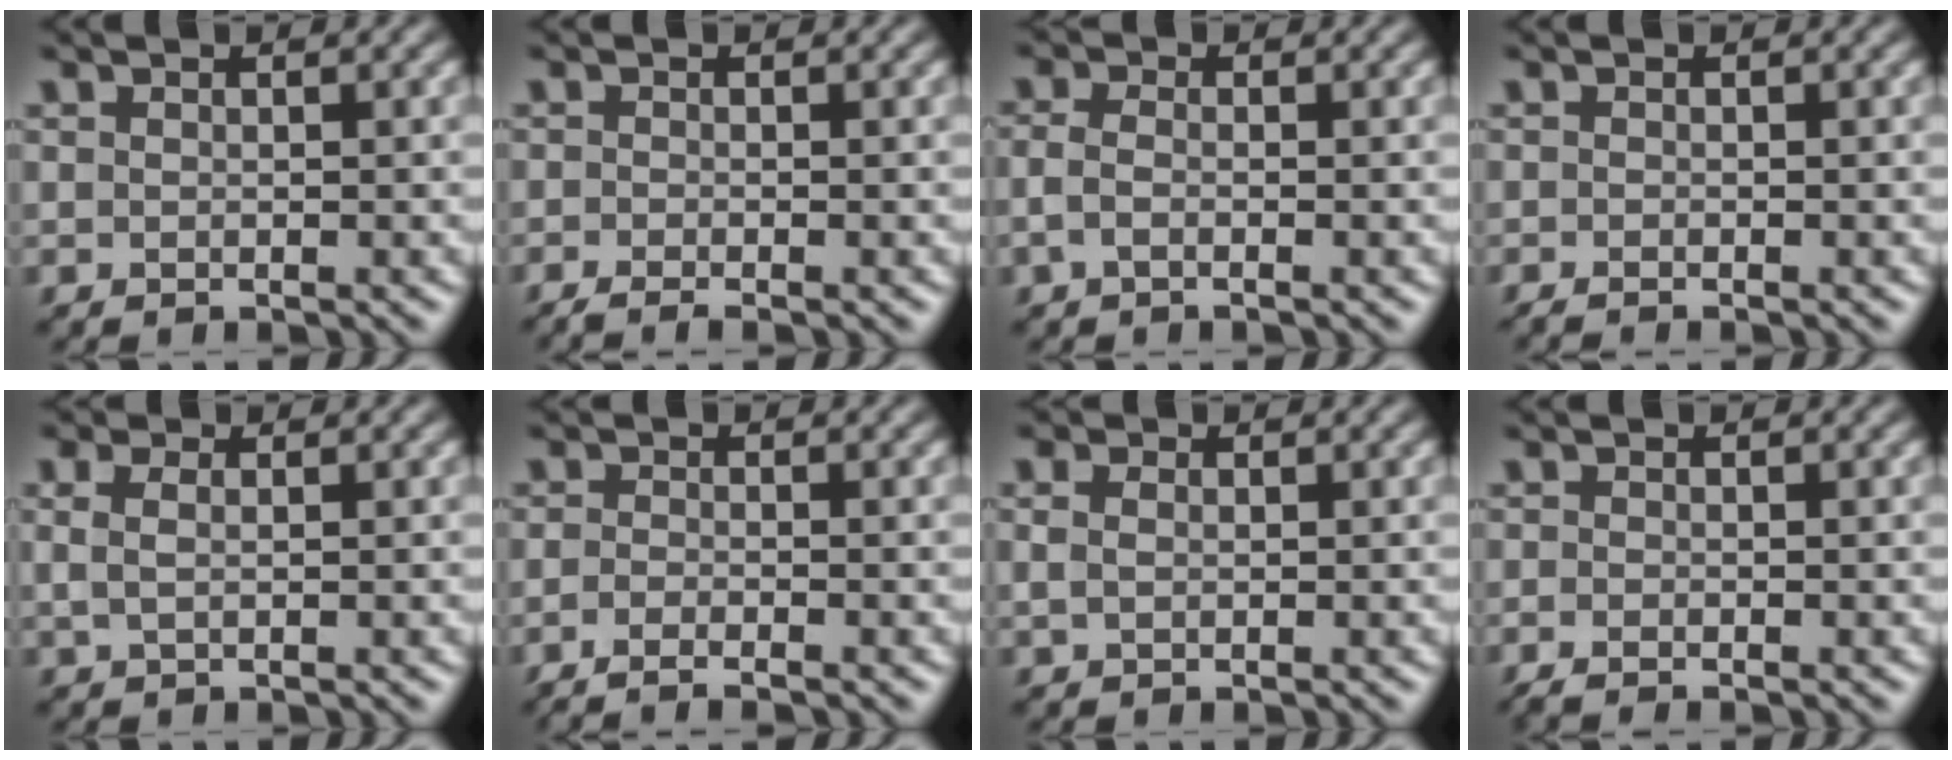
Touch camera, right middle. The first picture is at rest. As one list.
[{"total": 2.1, "force": [-1.4, 0.3, 1.5], "torque": [-0.025, -0.008, -0.035]}, {"total": 1.6, "force": [-0.6, 0.8, 1.3], "torque": [-0.032, -0.001, -0.019]}, {"total": 1.0, "force": [-0.8, 0.1, 0.6], "torque": [-0.008, -0.007, -0.017]}, {"total": 2.4, "force": [0.9, 1.5, 1.7], "torque": [-0.039, 0.000, 0.005]}, {"total": 2.4, "force": [-1.4, 0.7, 1.8], "torque": [-0.035, -0.011, -0.031]}, {"total": 1.6, "force": [0.4, 1.2, 1.0], "torque": [-0.026, 0.005, 0.006]}, {"total": 1.3, "force": [-0.9, 0.2, 0.9], "torque": [-0.018, -0.008, -0.021]}]